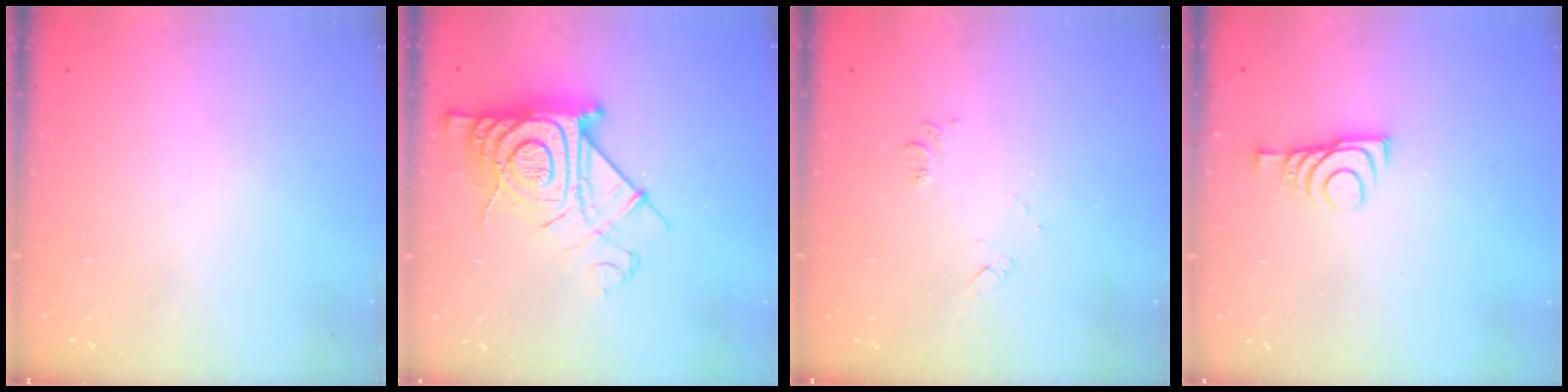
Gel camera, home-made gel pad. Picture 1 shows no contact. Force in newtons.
{"total": 18.1, "press": 18.0, "slide": 1.3}
{"total": 6.4, "press": 6.4, "slide": 0.7}
{"total": 7.4, "press": 7.3, "slide": 0.5}